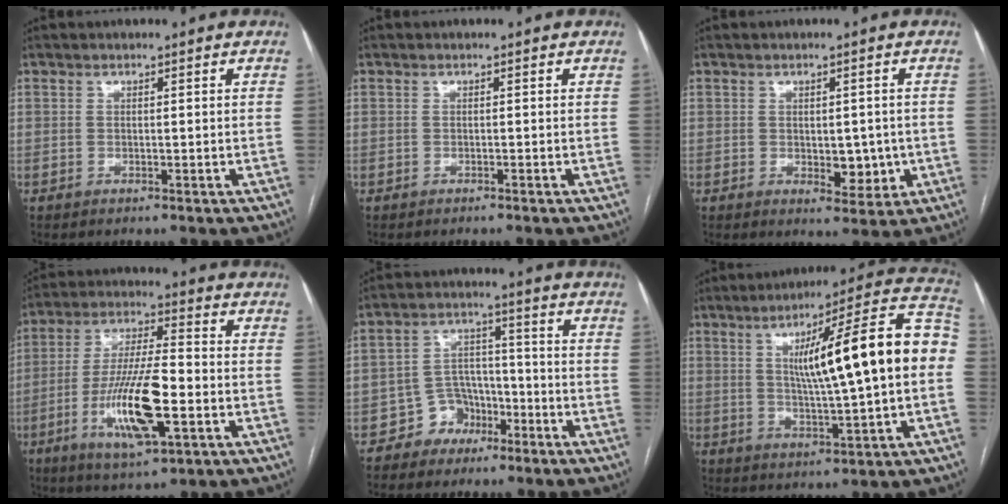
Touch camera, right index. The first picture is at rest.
{"total": 0.0}
{"total": 5.0, "force": [-0.6, 2.8, 4.1], "torque": [-0.047, 0.000, 0.001]}
{"total": 14.2, "force": [-4.2, 2.7, 13.2], "torque": [-0.258, -0.009, -0.074]}
{"total": 6.2, "force": [-4.0, 4.5, 1.3], "torque": [-0.018, 0.020, -0.066]}
{"total": 19.9, "force": [2.2, 1.3, 19.7], "torque": [-0.282, 0.032, 0.024]}